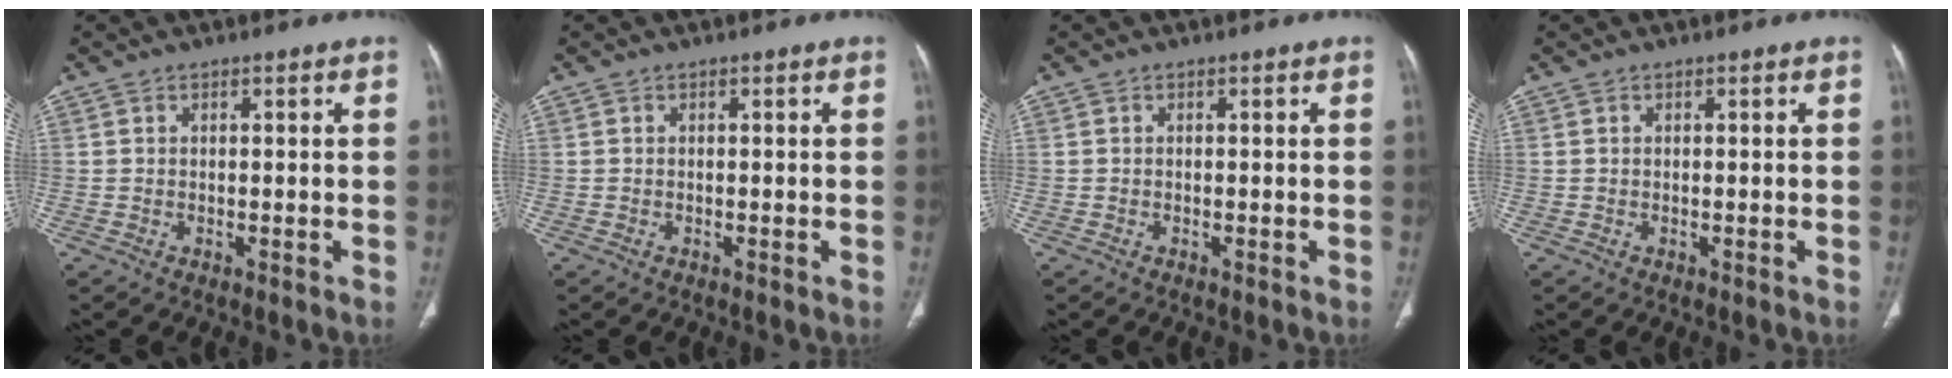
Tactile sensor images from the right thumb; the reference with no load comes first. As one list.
[{"total": 0.0}, {"total": 0.0}, {"total": 0.0}]